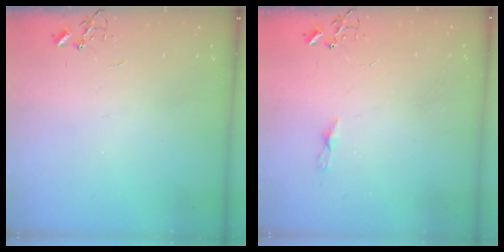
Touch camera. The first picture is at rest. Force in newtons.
{"total": 3.9, "press": 3.9, "slide": 0.5}